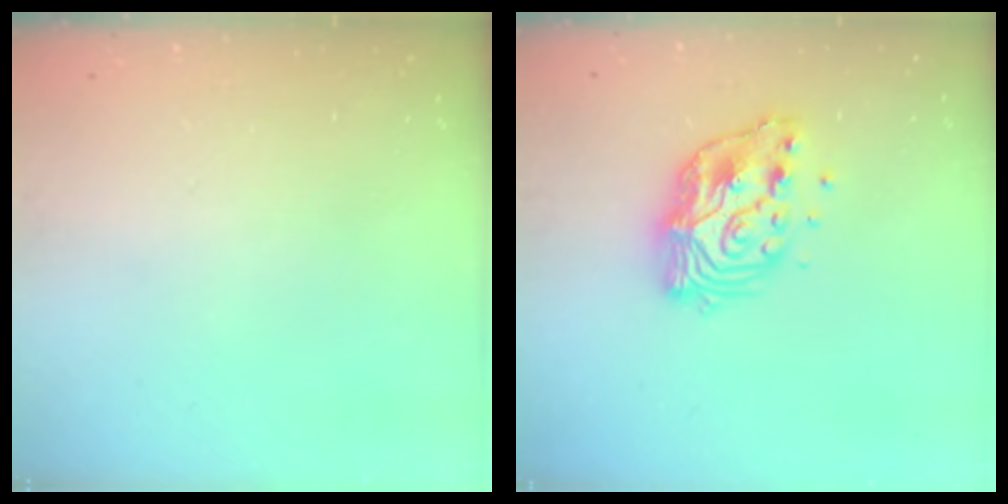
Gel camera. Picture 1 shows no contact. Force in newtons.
{"total": 12.6, "press": 12.6, "slide": 0.7}